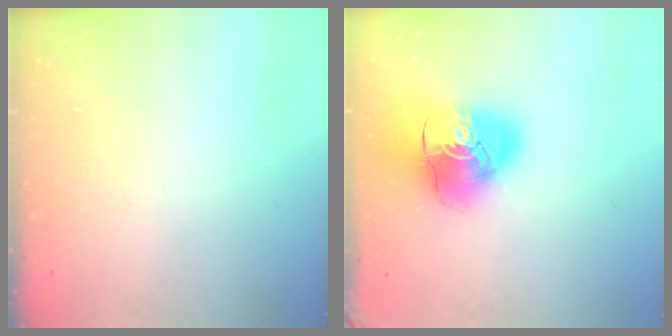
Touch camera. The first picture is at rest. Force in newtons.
{"total": 18.1, "press": 17.9, "slide": 2.7}